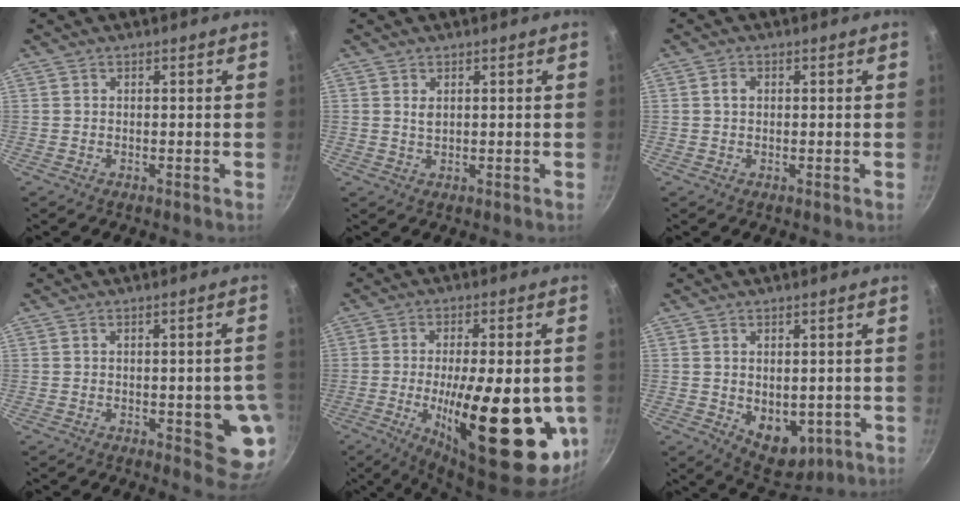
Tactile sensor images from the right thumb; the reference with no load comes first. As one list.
[{"total": 1.4, "force": [0.6, 0.8, 1.0], "torque": [-0.017, -0.004, 0.012]}, {"total": 1.5, "force": [0.3, 1.2, 1.0], "torque": [-0.014, 0.006, 0.004]}, {"total": 9.6, "force": [-1.8, 3.5, 8.7], "torque": [-0.070, 0.000, -0.017]}, {"total": 27.1, "force": [-5.7, 9.7, 24.6], "torque": [-0.339, -0.013, -0.070]}, {"total": 8.5, "force": [-1.3, 5.8, 6.1], "torque": [-0.058, -0.013, 0.002]}]